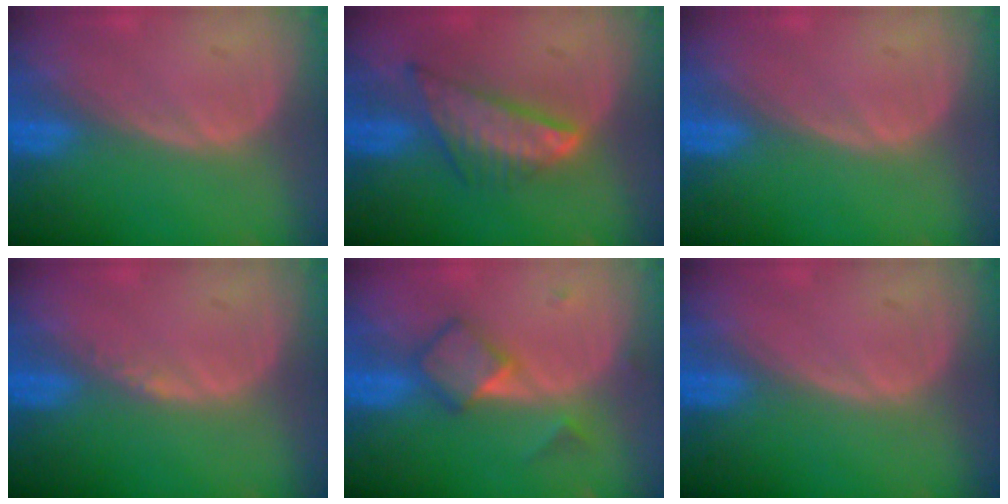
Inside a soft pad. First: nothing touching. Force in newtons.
{"total": 7.5, "press": 6.5, "slide": 3.7}
{"total": 0.0}
{"total": 0.8, "press": 0.6, "slide": 0.4}
{"total": 4.8, "press": 4.6, "slide": 1.4}
{"total": 0.0}